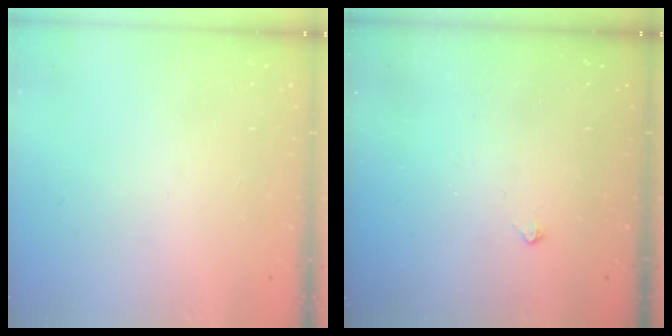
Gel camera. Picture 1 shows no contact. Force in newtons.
{"total": 2.5, "press": 2.4, "slide": 0.4}